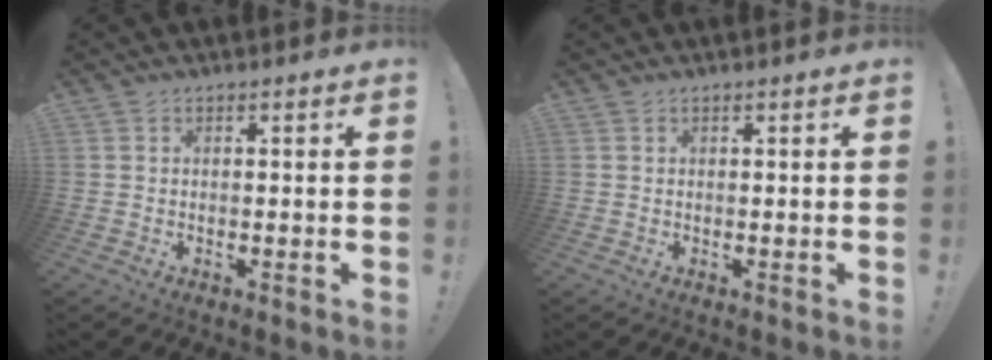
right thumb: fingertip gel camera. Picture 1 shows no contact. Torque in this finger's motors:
{"motor_torque": [-0.01, 0.01, -0.01, 0.01, 0.00]}